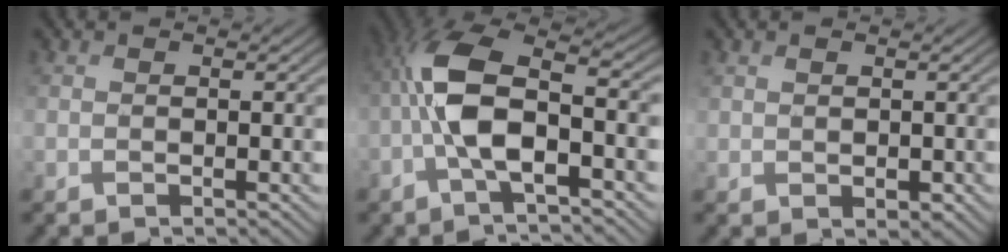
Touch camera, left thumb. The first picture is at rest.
{"total": 9.4, "force": [-2.0, 3.4, 8.5], "torque": [-0.172, 0.019, -0.050]}
{"total": 1.6, "force": [0.4, 1.1, 1.0], "torque": [-0.021, -0.005, 0.013]}